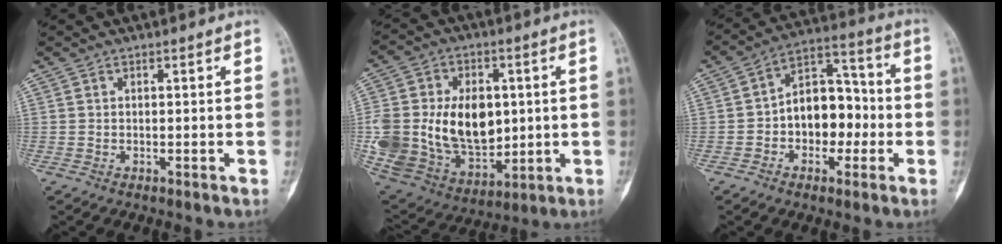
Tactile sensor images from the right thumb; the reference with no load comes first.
{"total": 26.8, "force": [1.3, 19.0, 18.8], "torque": [-0.367, 0.000, 0.053]}
{"total": 12.4, "force": [-1.8, 8.5, 8.8], "torque": [-0.091, 0.046, -0.038]}